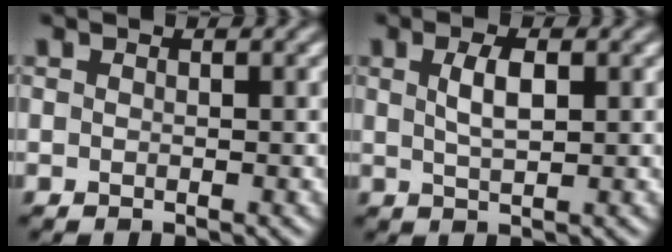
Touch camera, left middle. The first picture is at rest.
{"total": 2.6, "force": [0.8, 0.9, 2.3], "torque": [-0.045, 0.003, 0.015]}